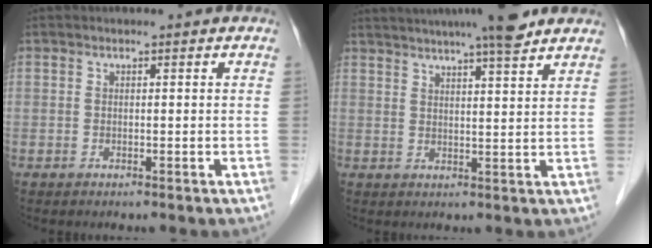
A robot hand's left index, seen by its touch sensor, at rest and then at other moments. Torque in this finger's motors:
{"motor_torque": [0.11, -0.33, 0.74, 0.17]}